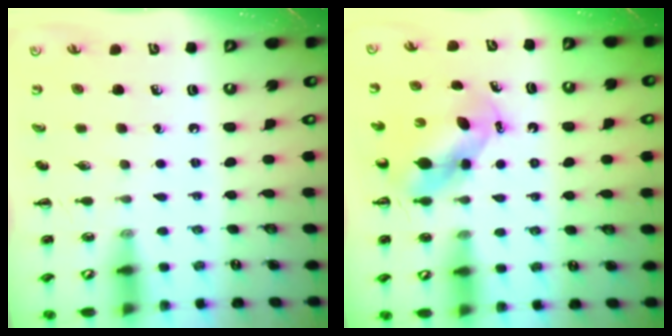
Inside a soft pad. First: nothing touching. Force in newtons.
{"total": 6.2, "press": 6.1, "slide": 1.0}